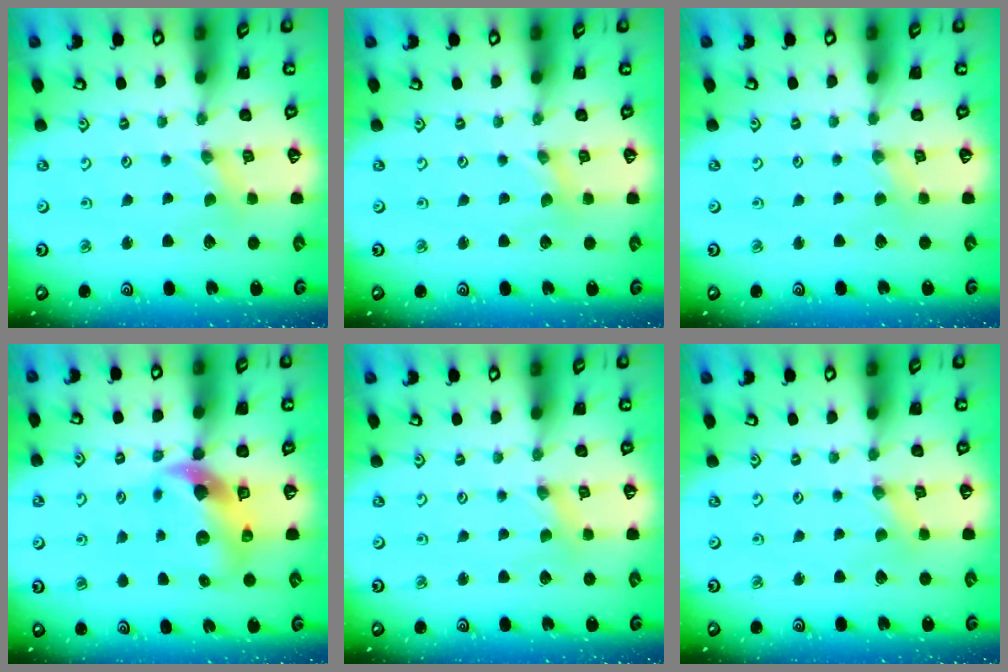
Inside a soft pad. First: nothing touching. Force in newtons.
{"total": 0.0}
{"total": 2.0, "press": 2.0, "slide": 0.4}
{"total": 9.9, "press": 9.8, "slide": 1.5}
{"total": 0.0}
{"total": 0.0}